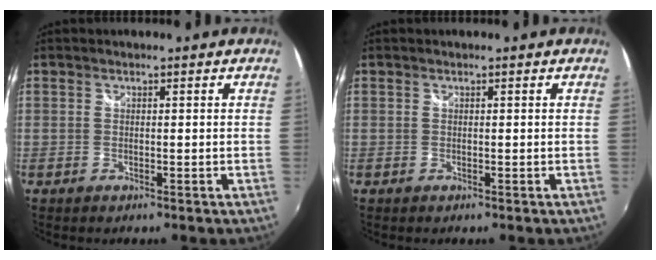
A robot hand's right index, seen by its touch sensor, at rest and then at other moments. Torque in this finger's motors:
{"motor_torque": [0.05, 0.05, 0.00, 0.00]}